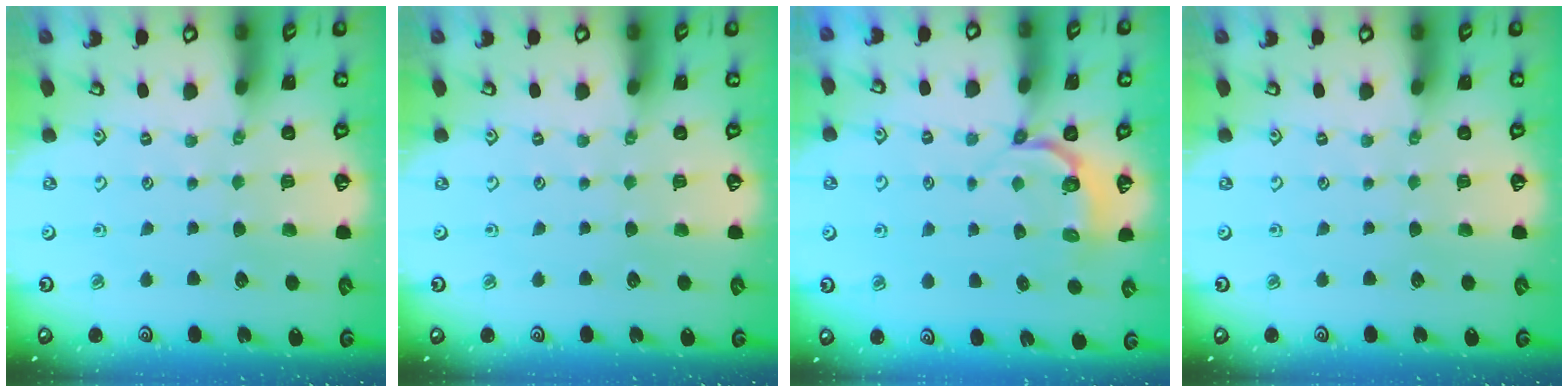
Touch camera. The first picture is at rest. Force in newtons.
{"total": 0.0}
{"total": 3.4, "press": 2.3, "slide": 2.5}
{"total": 0.0}